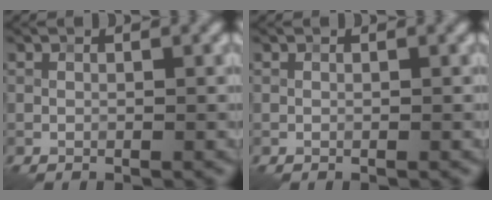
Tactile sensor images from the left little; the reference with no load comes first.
{"total": 0.0}